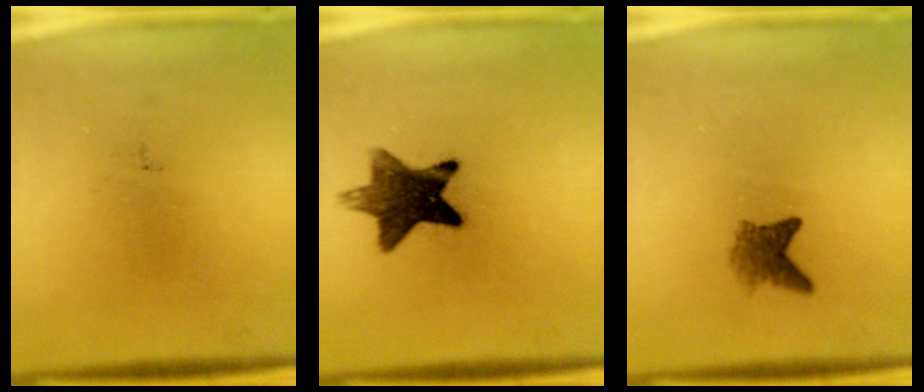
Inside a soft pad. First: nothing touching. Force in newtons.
{"total": 11.4}
{"total": 2.7}